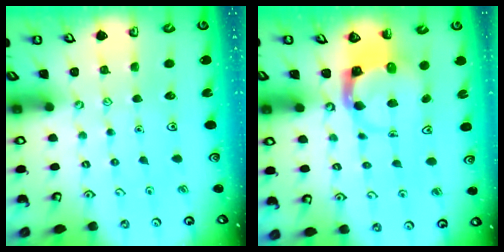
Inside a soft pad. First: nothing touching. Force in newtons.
{"total": 3.8, "press": 3.7, "slide": 0.5}